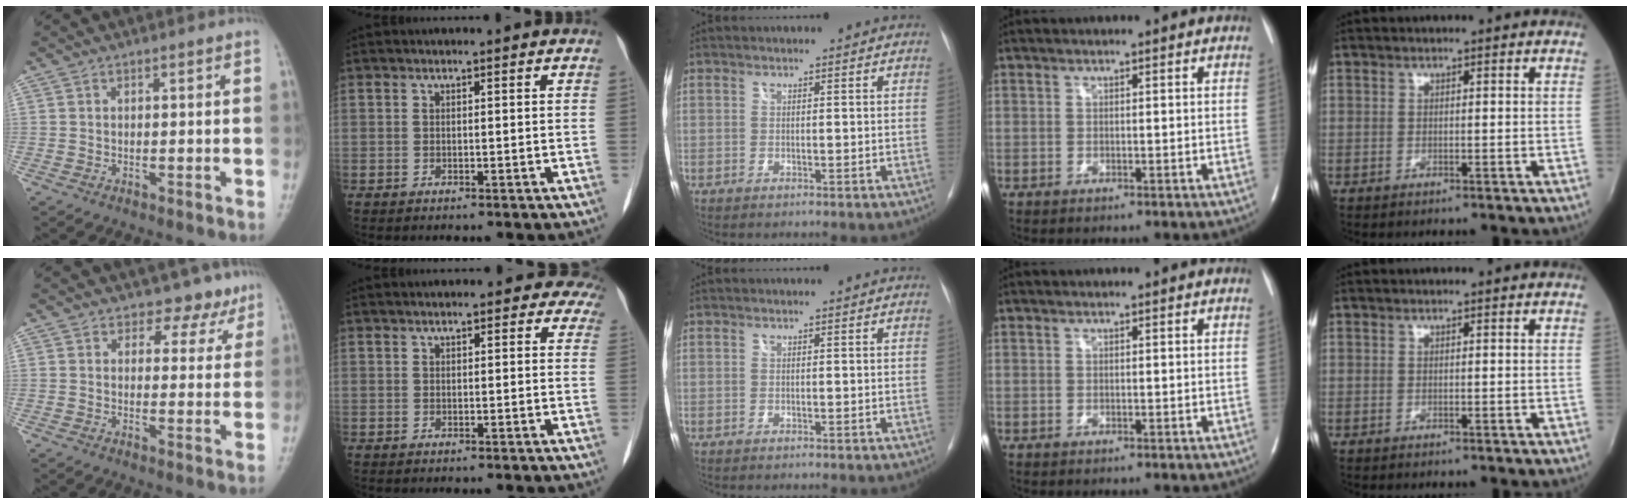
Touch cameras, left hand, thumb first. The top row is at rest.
{"thumb": {"total": 5.3, "force": [4.1, 3.3, 0.6], "torque": [0.026, -0.027, 0.039]}, "index": {"total": 6.7, "force": [5.8, 2.5, 2.3], "torque": [-0.002, 0.008, 0.048]}}